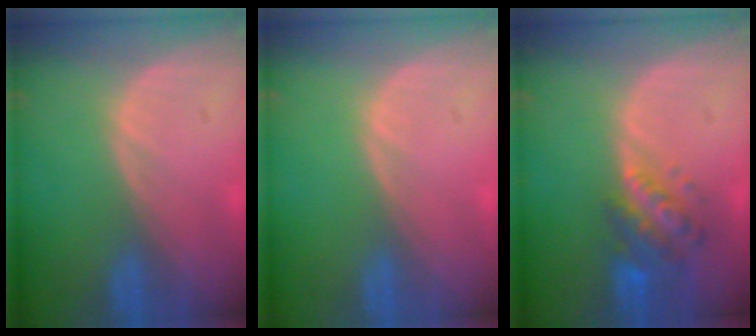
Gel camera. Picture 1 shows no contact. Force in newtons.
{"total": 0.0}
{"total": 6.1, "press": 5.9, "slide": 1.7}